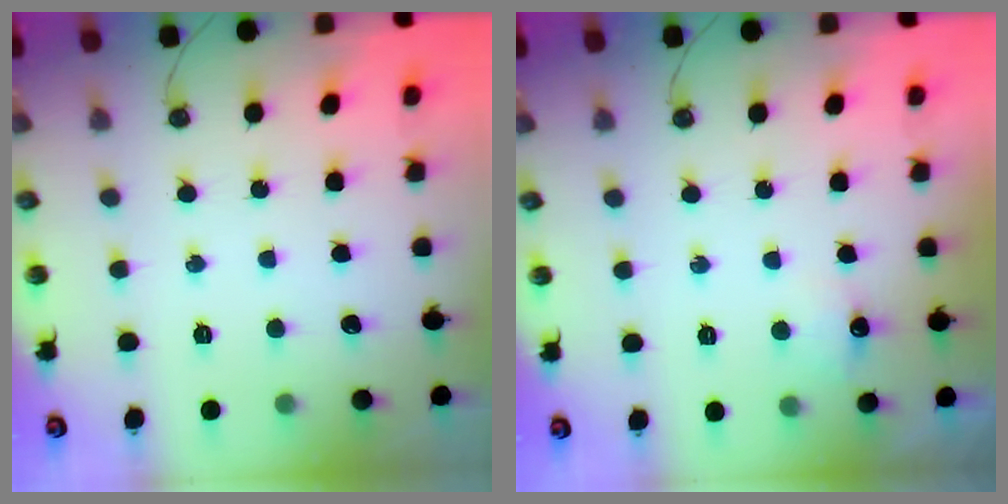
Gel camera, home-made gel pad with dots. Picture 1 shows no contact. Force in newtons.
{"total": 5.1, "press": 5.0, "slide": 1.2}